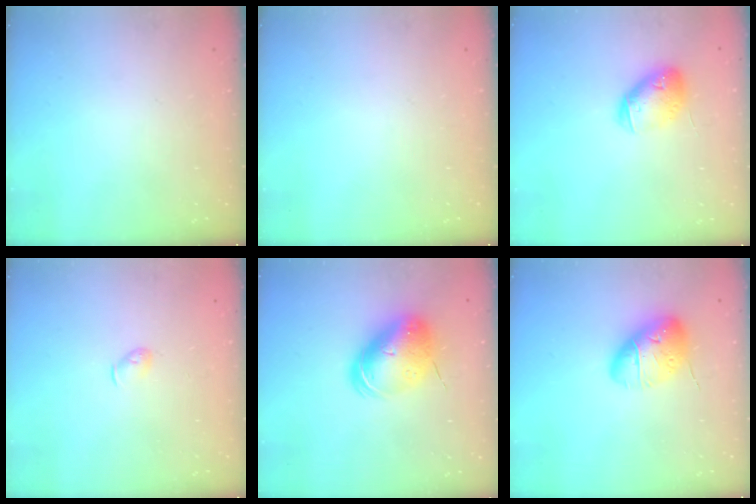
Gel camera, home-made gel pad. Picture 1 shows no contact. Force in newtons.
{"total": 0.0}
{"total": 11.3, "press": 11.2, "slide": 1.6}
{"total": 4.0, "press": 3.9, "slide": 0.8}
{"total": 13.0, "press": 12.7, "slide": 2.4}
{"total": 16.3, "press": 15.9, "slide": 3.7}